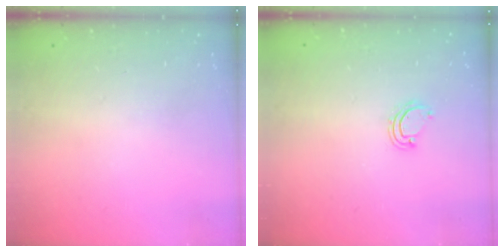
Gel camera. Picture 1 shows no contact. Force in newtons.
{"total": 3.9, "press": 3.9, "slide": 0.3}